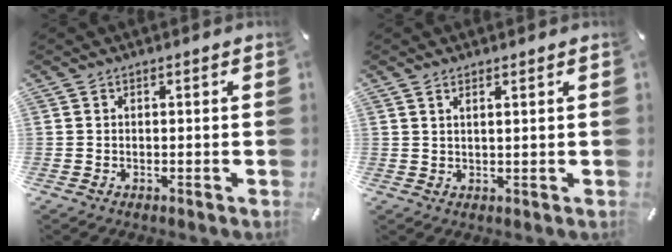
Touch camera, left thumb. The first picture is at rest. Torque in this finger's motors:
{"motor_torque": [-0.11, -0.15, -0.04, 0.01, -0.06]}